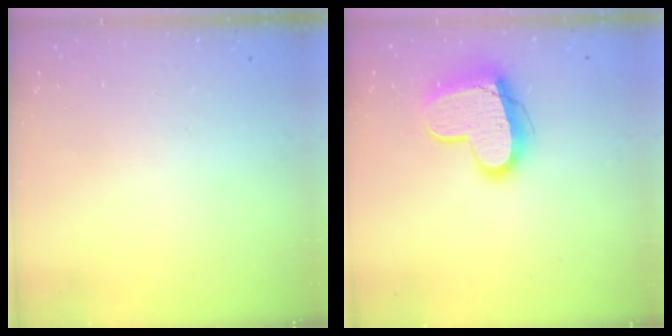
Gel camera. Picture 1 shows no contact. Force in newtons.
{"total": 14.0, "press": 14.0, "slide": 0.6}